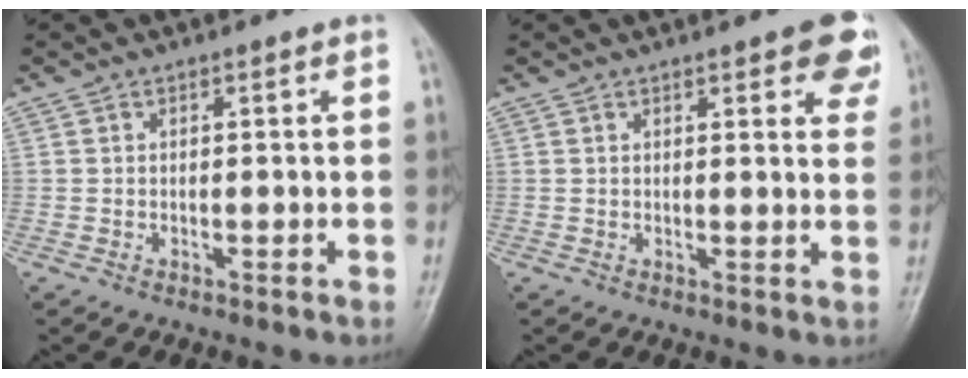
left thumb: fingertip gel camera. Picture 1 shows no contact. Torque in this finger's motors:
{"motor_torque": [1.11, 0.78, 0.51, -0.58, 0.01]}